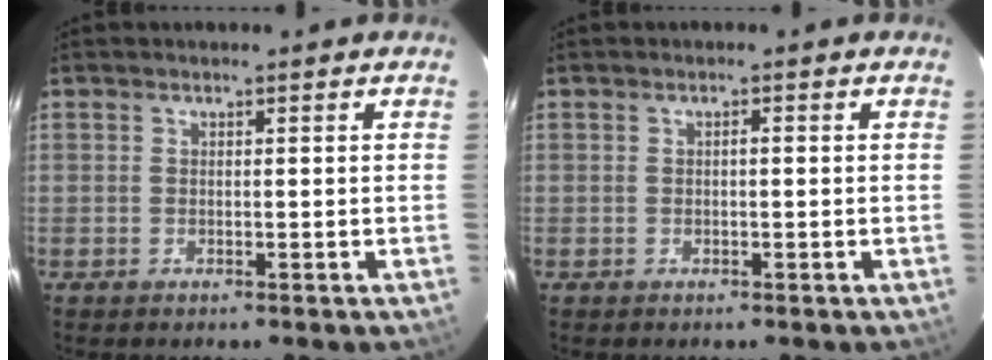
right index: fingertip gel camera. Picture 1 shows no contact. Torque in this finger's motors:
{"motor_torque": [0.12, -0.02, 0.03, 0.02]}